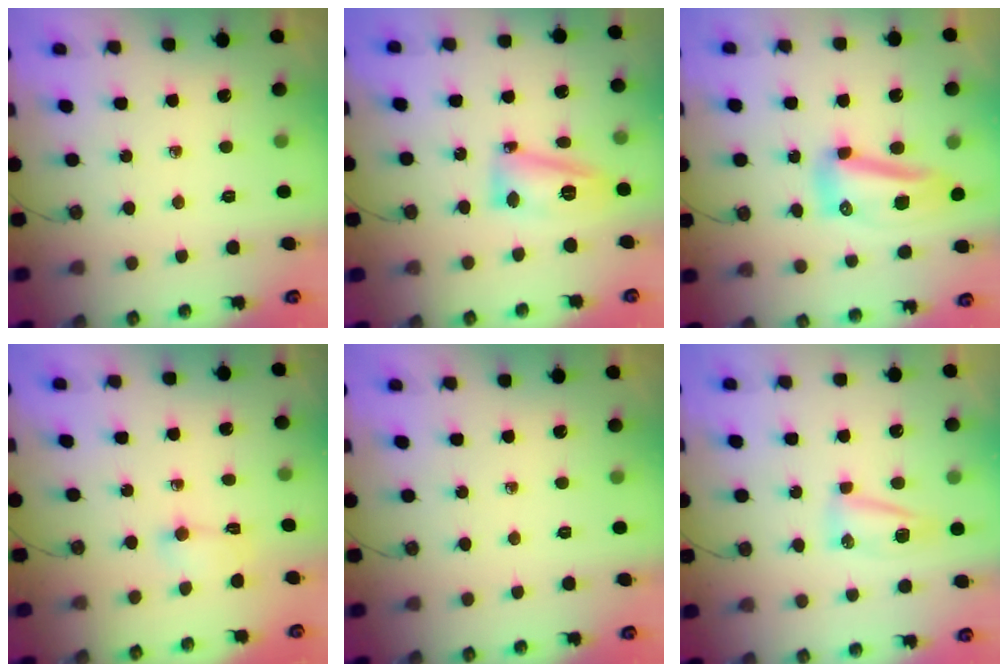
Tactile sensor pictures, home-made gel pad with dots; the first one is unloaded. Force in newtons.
{"total": 13.0, "press": 12.9, "slide": 1.5}
{"total": 11.0, "press": 11.0, "slide": 1.2}
{"total": 3.5, "press": 3.4, "slide": 0.8}
{"total": 0.0}
{"total": 6.6, "press": 6.5, "slide": 1.1}